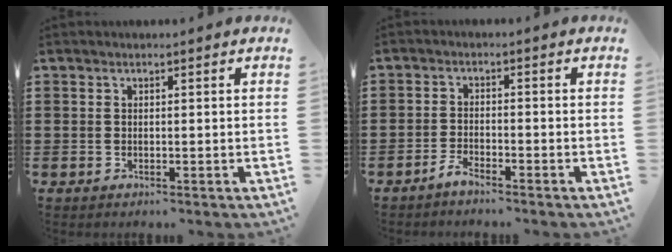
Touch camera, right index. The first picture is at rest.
{"total": 2.0, "force": [-1.9, 0.2, 0.6], "torque": [-0.021, 0.002, -0.040]}